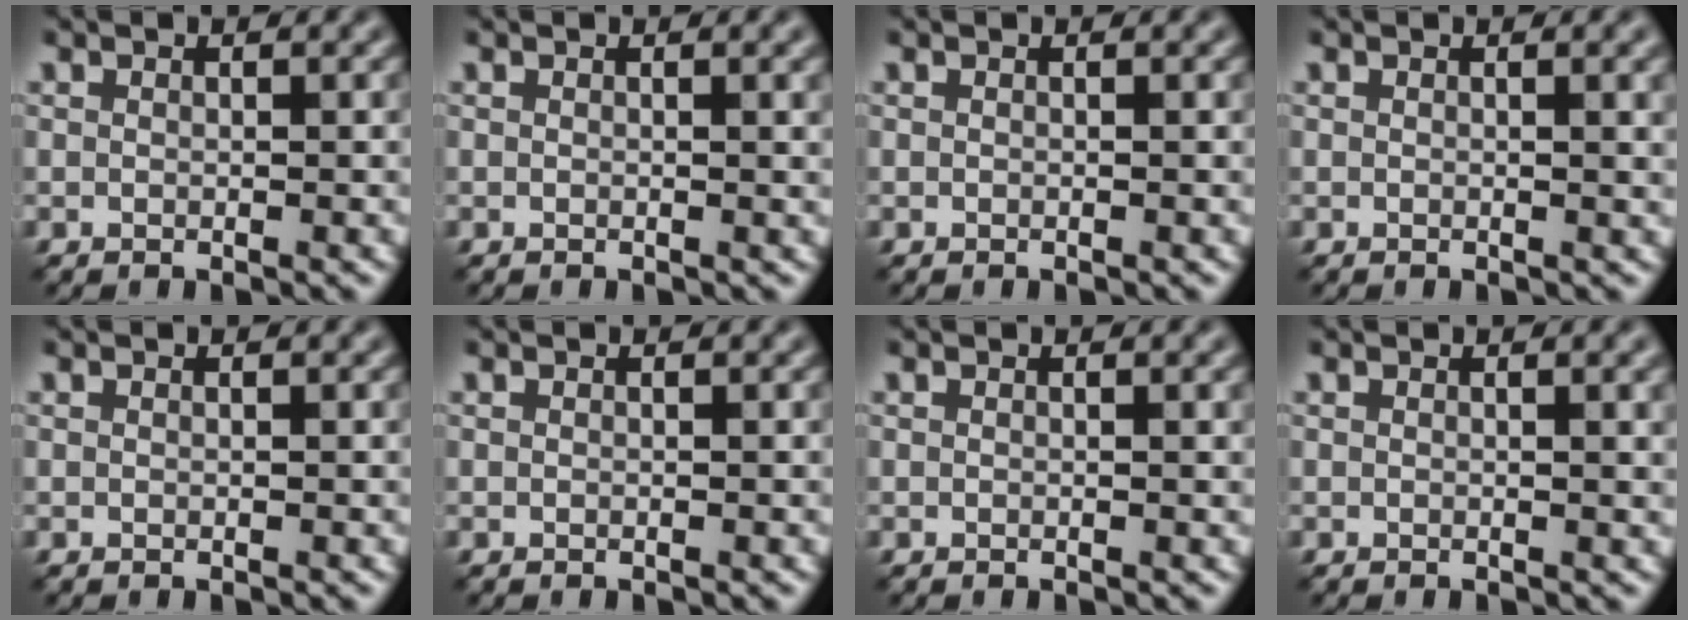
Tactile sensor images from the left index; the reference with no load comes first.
{"total": 1.4, "force": [0.4, 0.4, 1.3], "torque": [-0.010, 0.004, 0.003]}
{"total": 0.0}
{"total": 2.3, "force": [0.6, 0.7, 2.1], "torque": [-0.016, 0.006, 0.004]}
{"total": 0.0}
{"total": 0.0}
{"total": 0.7, "force": [0.2, 0.2, 0.6], "torque": [-0.005, 0.004, 0.001]}
{"total": 2.0, "force": [0.6, 0.7, 1.8], "torque": [-0.013, 0.007, 0.004]}